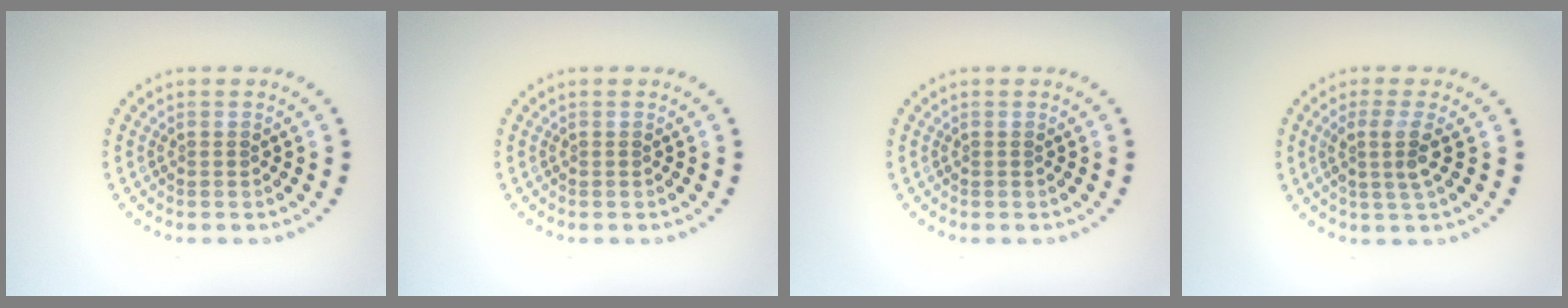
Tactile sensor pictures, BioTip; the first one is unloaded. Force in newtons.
{"total": 0.0}
{"total": 0.0}
{"total": 2.6, "press": 2.0, "slide": 1.7}